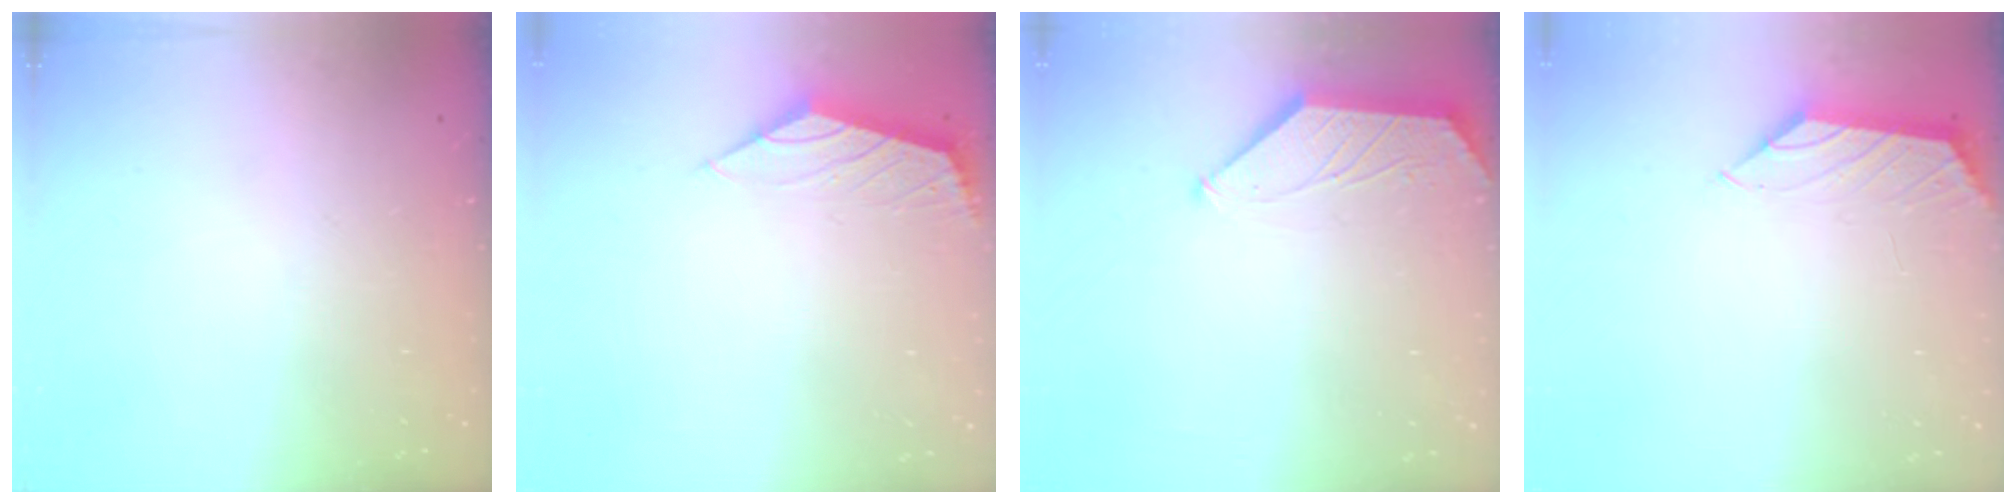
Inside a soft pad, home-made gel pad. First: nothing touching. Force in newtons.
{"total": 2.1, "press": 2.0, "slide": 0.6}
{"total": 1.3, "press": 1.2, "slide": 0.3}
{"total": 0.9, "press": 0.8, "slide": 0.4}